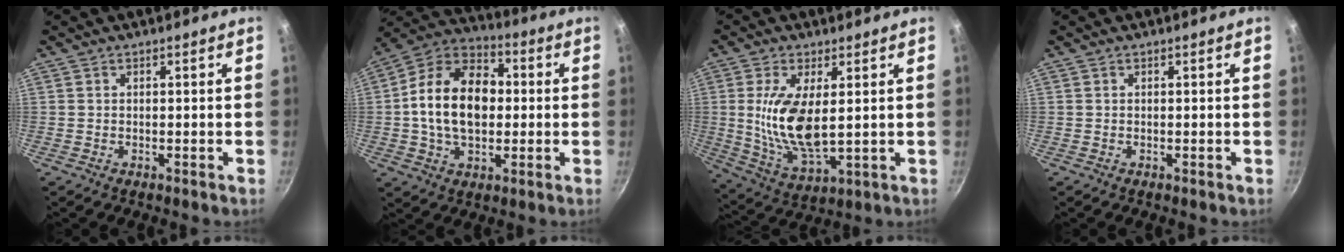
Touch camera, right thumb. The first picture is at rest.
{"total": 17.7, "force": [0.4, 12.0, 13.0], "torque": [-0.190, 0.030, -0.008]}
{"total": 12.9, "force": [1.7, 5.5, 11.6], "torque": [-0.225, -0.019, 0.041]}
{"total": 0.0}